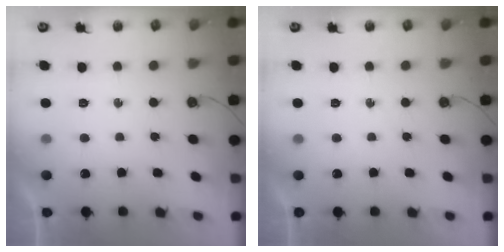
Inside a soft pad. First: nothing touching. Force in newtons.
{"total": 0.0}